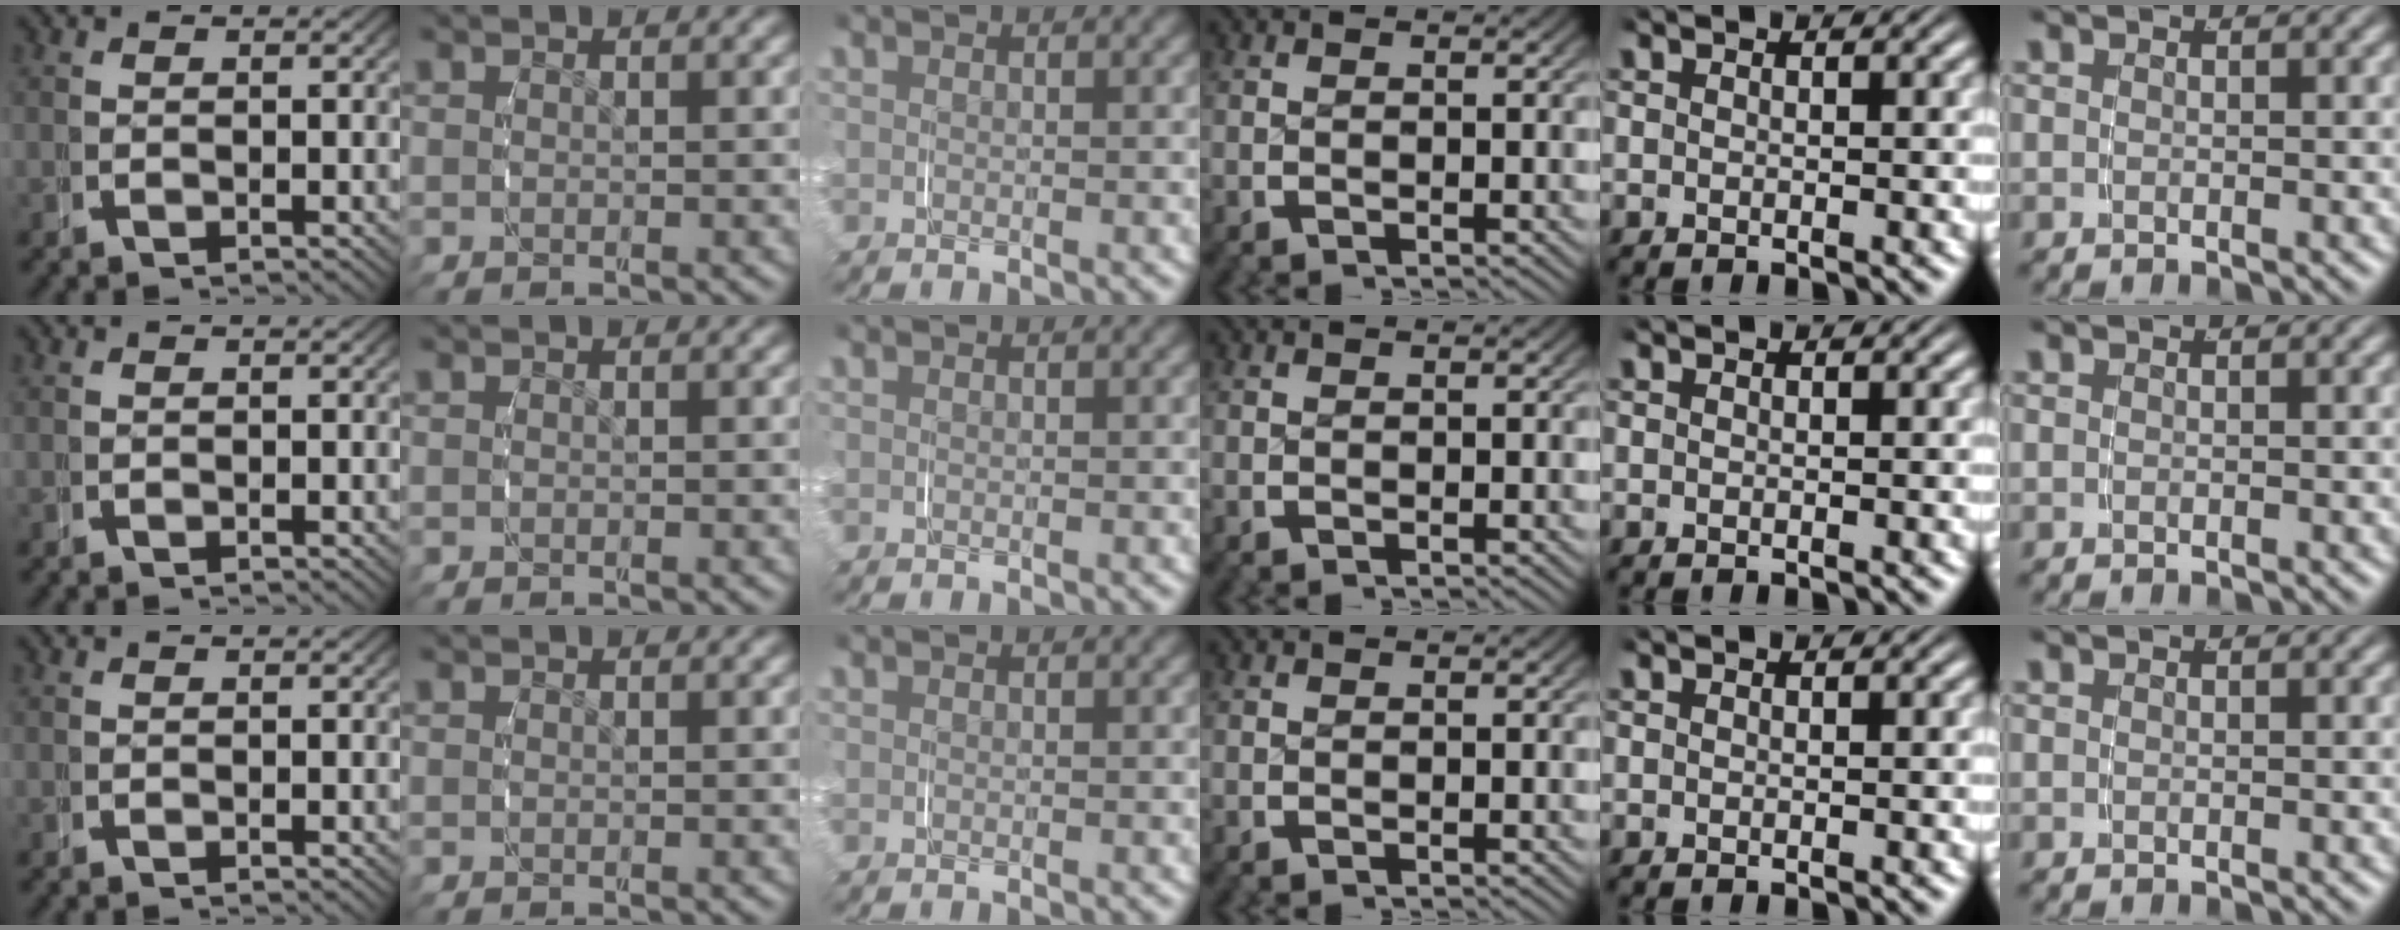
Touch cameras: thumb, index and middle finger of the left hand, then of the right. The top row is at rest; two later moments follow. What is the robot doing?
{"motion": "grasp_and_lifting", "object": "string"}